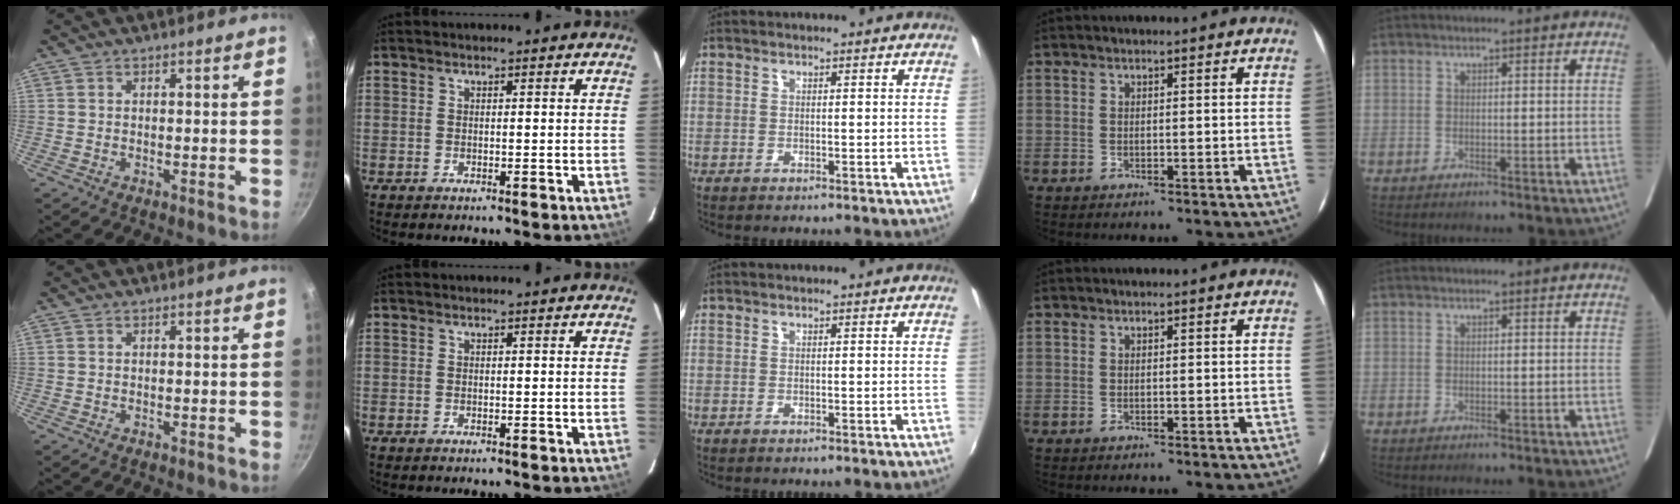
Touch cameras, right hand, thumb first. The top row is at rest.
{}